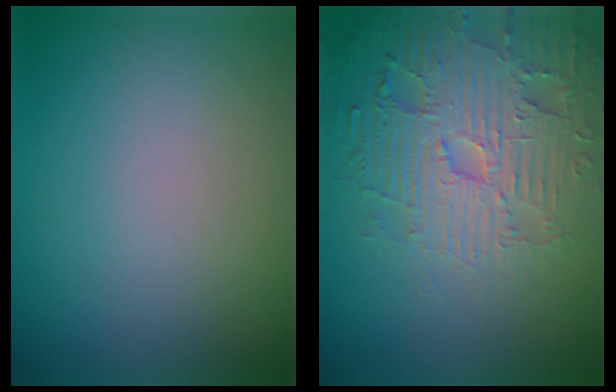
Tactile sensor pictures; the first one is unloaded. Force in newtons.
{"total": 5.4, "press": 5.3, "slide": 1.3}